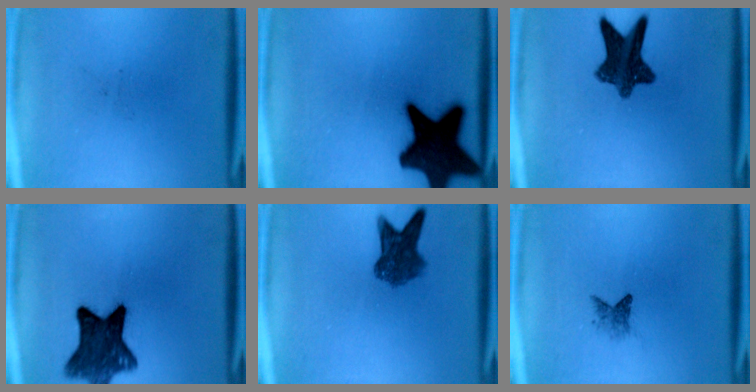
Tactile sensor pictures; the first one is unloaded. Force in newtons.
{"total": 19.0}
{"total": 10.0}
{"total": 10.4}
{"total": 6.3}
{"total": 1.6}